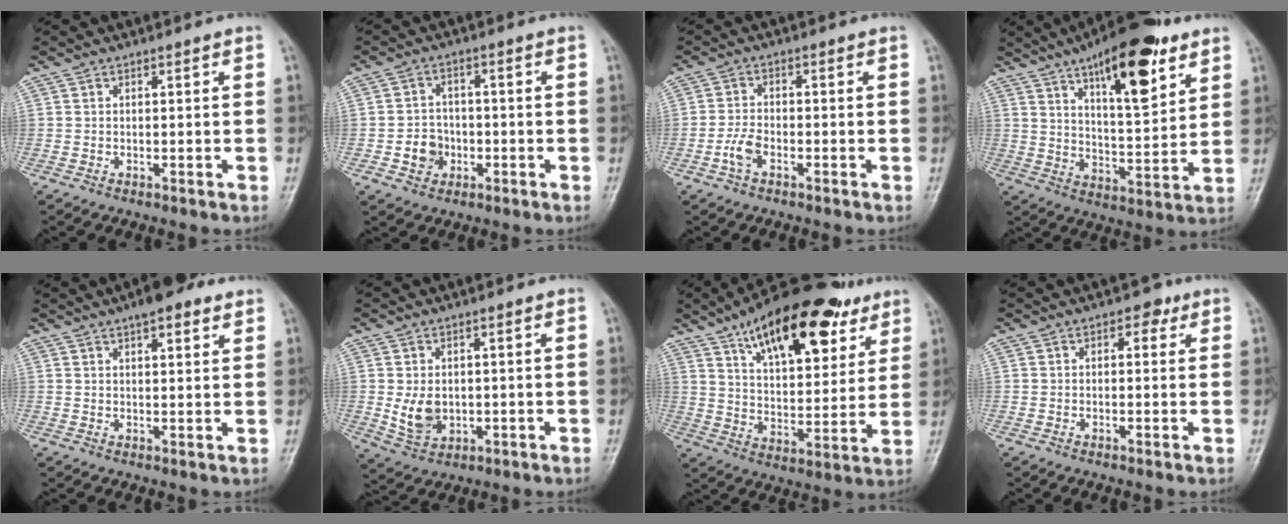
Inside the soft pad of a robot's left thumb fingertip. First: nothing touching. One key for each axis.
{"total": 5.2, "fx": -1.5, "fy": 4.6, "fz": 1.9, "tx": -0.007, "ty": 0.012, "tz": -0.027}
{"total": 3.4, "fx": -1.6, "fy": 1.7, "fz": 2.4, "tx": -0.053, "ty": 0.011, "tz": -0.036}
{"total": 18.5, "fx": 10.2, "fy": 6.3, "fz": 14.0, "tx": -0.180, "ty": -0.045, "tz": 0.160}
{"total": 7.5, "fx": 4.9, "fy": 2.5, "fz": 5.1, "tx": -0.058, "ty": -0.012, "tz": 0.066}
{"total": 5.6, "fx": 0.0, "fy": 4.2, "fz": 3.7, "tx": -0.054, "ty": -0.010, "tz": 0.012}
{"total": 23.3, "fx": 13.3, "fy": 10.2, "fz": 16.2, "tx": -0.216, "ty": -0.035, "tz": 0.214}
{"total": 2.6, "fx": 1.3, "fy": 1.7, "fz": 1.6, "tx": -0.006, "ty": 0.000, "tz": 0.012}